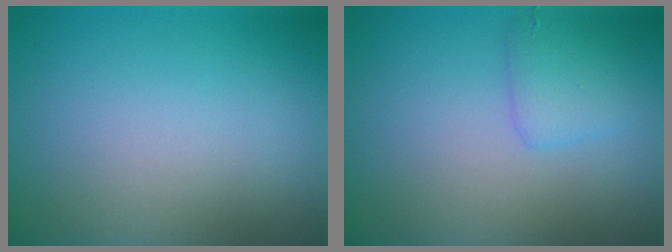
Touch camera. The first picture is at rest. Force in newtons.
{"total": 2.0, "press": 2.0, "slide": 0.0}